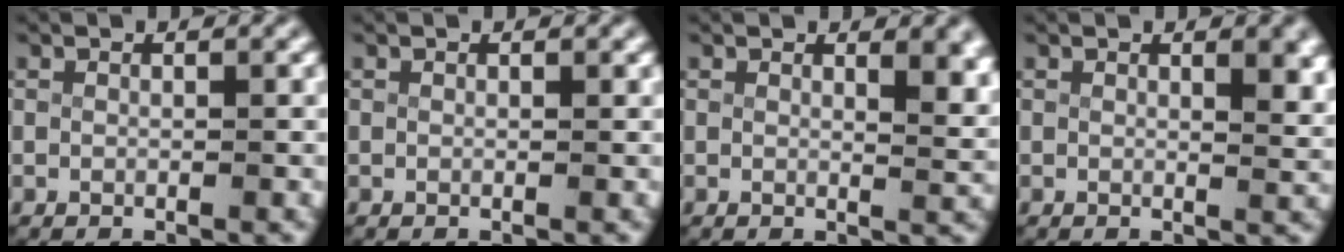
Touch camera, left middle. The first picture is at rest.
{"total": 0.0}
{"total": 2.5, "force": [1.6, 0.6, 1.9], "torque": [-0.018, -0.016, 0.026]}
{"total": 1.9, "force": [1.0, 0.3, 1.5], "torque": [-0.014, -0.010, 0.017]}